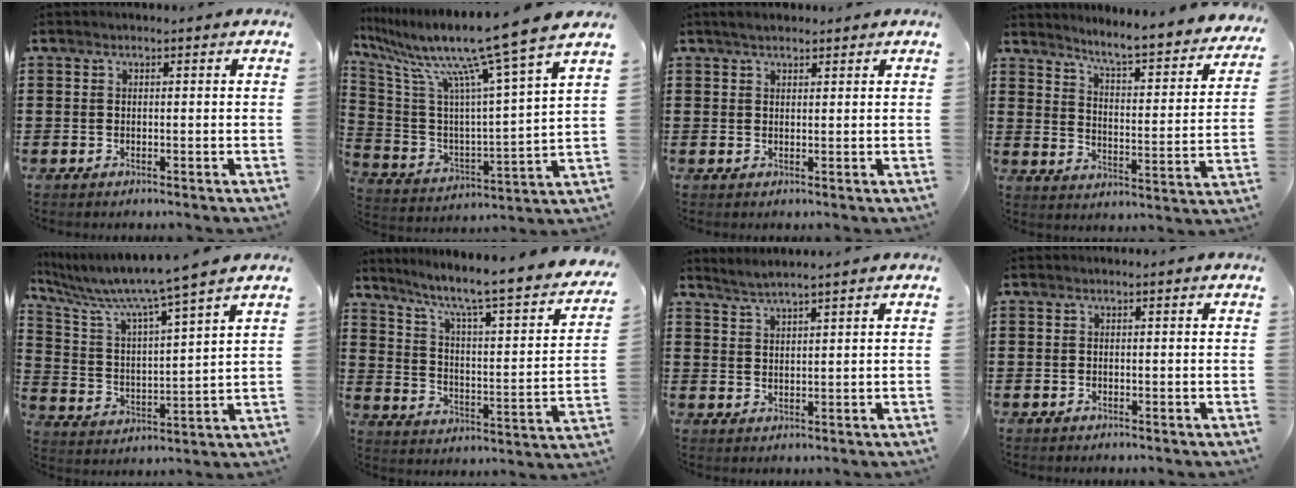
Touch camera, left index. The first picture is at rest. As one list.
[{"total": 13.1, "force": [10.6, -0.9, 7.6], "torque": [-0.179, -0.080, 0.163]}, {"total": 1.7, "force": [1.5, 0.6, 0.6], "torque": [-0.014, 0.004, 0.029]}, {"total": 4.7, "force": [4.3, -0.7, 1.8], "torque": [-0.051, -0.048, 0.059]}, {"total": 7.4, "force": [6.5, -0.8, 3.6], "torque": [-0.101, -0.051, 0.100]}, {"total": 5.5, "force": [4.2, -0.1, 3.6], "torque": [-0.091, -0.046, 0.056]}, {"total": 2.2, "force": [2.1, -0.6, 0.4], "torque": [-0.013, -0.001, 0.039]}, {"total": 0.0}]